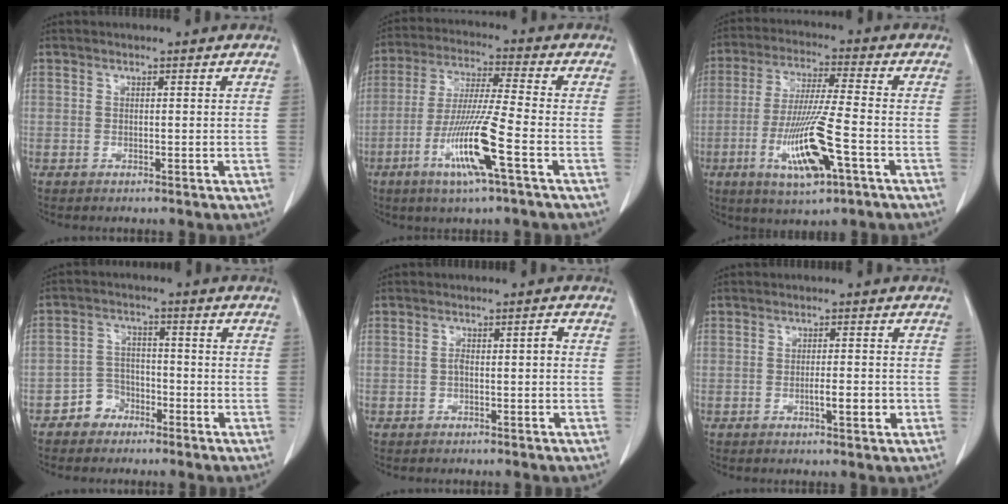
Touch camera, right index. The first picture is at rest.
{"total": 12.1, "force": [-4.8, -0.5, 11.1], "torque": [-0.223, -0.019, -0.094]}
{"total": 12.8, "force": [-4.6, 1.0, 11.9], "torque": [-0.238, -0.020, -0.081]}
{"total": 4.4, "force": [-2.9, 3.3, 0.6], "torque": [-0.002, 0.015, -0.053]}
{"total": 2.2, "force": [-0.5, 0.6, 2.1], "torque": [-0.036, 0.006, -0.006]}
{"total": 3.2, "force": [-1.0, 0.6, 3.0], "torque": [-0.051, 0.000, -0.013]}